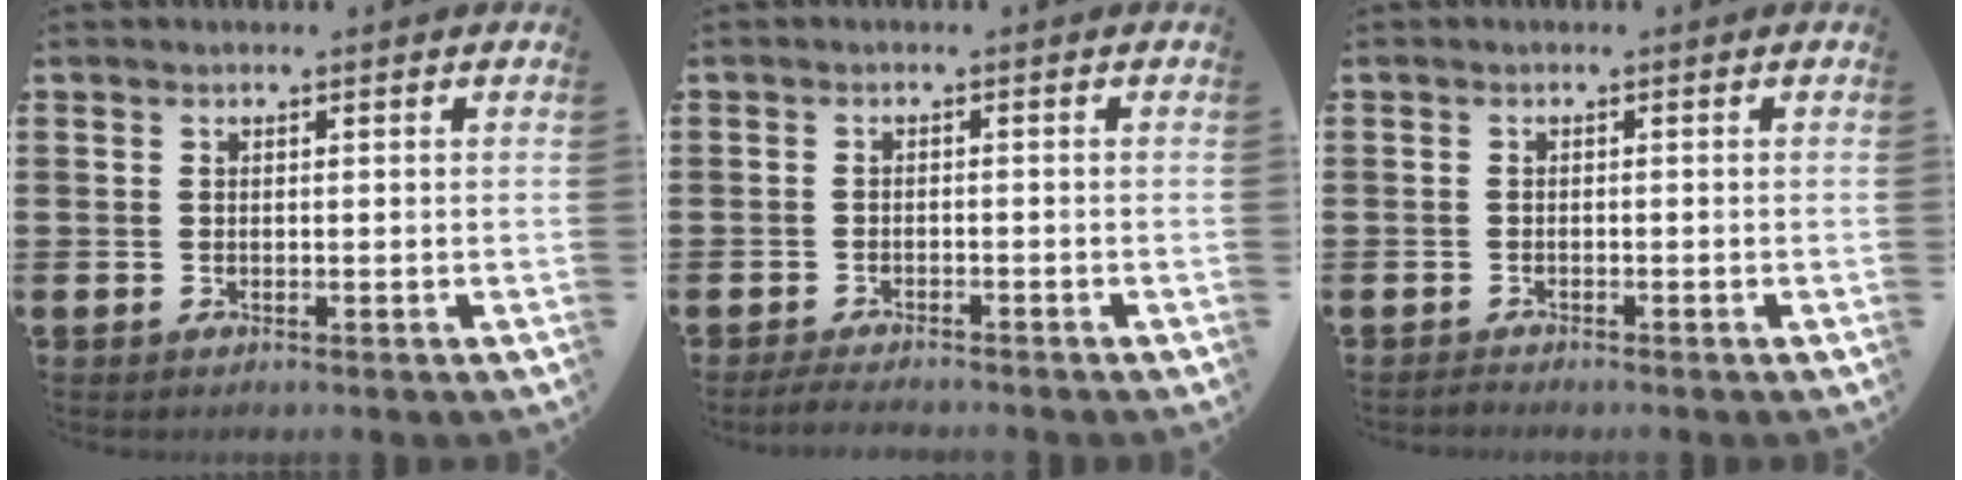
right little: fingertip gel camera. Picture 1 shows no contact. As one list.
[{"total": 1.6, "force": [-1.6, 0.1, 0.4], "torque": [-0.009, 0.004, -0.032]}, {"total": 0.7, "force": [-0.7, 0.0, 0.0], "torque": [-0.002, -0.002, -0.014]}]